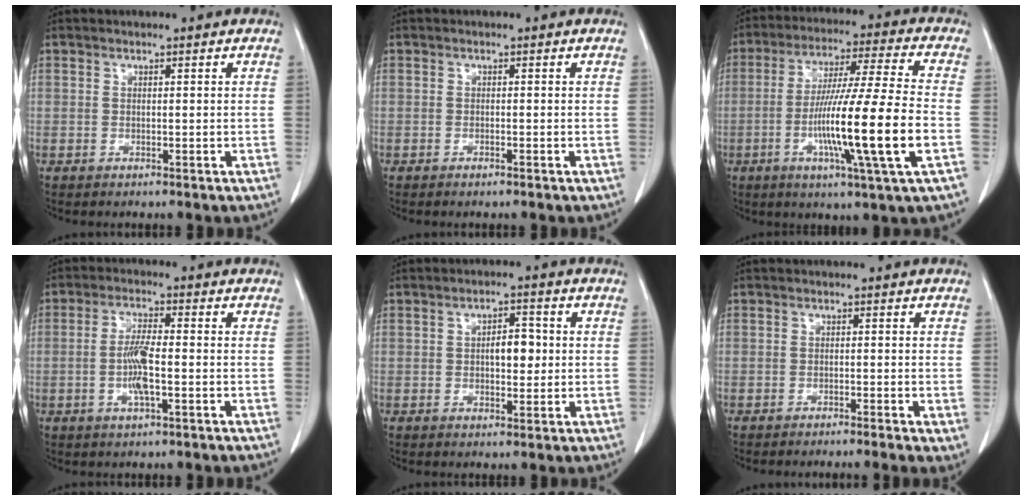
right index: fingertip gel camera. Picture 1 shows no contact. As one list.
[{"total": 0.6, "force": [-0.5, 0.1, 0.4], "torque": [-0.013, -0.002, -0.006]}, {"total": 16.8, "force": [-4.3, -1.1, 16.2], "torque": [-0.297, -0.014, -0.081]}, {"total": 5.4, "force": [-1.3, 0.9, 5.2], "torque": [-0.109, 0.000, -0.024]}, {"total": 4.3, "force": [0.1, 2.0, 3.8], "torque": [-0.058, 0.006, 0.006]}, {"total": 4.2, "force": [-2.8, 0.5, 3.1], "torque": [-0.031, -0.009, -0.040]}]